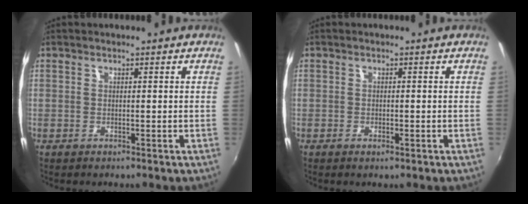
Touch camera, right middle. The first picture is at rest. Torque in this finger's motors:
{"motor_torque": [-0.45, -0.14, 0.03, -0.01]}